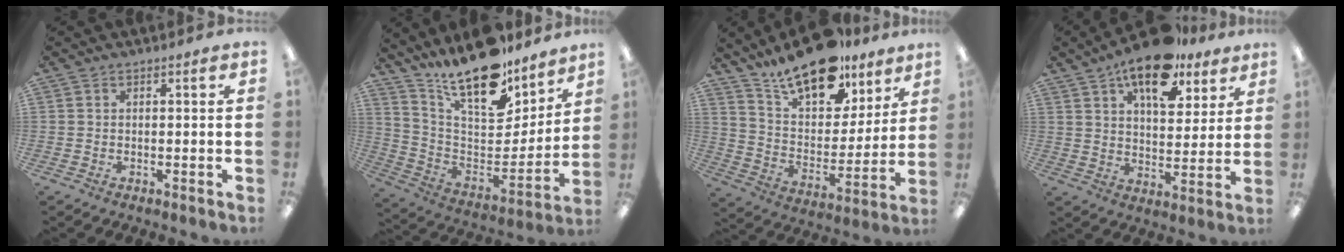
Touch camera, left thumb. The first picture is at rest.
{"total": 20.0, "force": [16.7, 6.6, 8.8], "torque": [-0.143, -0.126, 0.289]}
{"total": 20.1, "force": [15.4, 9.1, 9.4], "torque": [-0.160, -0.101, 0.271]}
{"total": 16.2, "force": [11.0, 7.4, 9.3], "torque": [-0.139, -0.054, 0.187]}